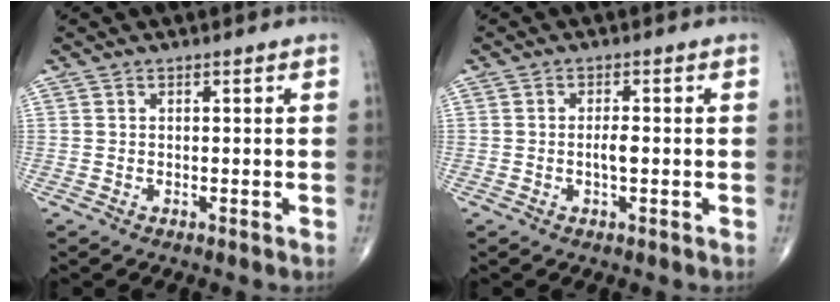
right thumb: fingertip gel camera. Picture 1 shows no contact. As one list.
[{"total": 2.3, "force": [-0.4, 0.8, 2.1], "torque": [-0.040, 0.001, -0.008]}]